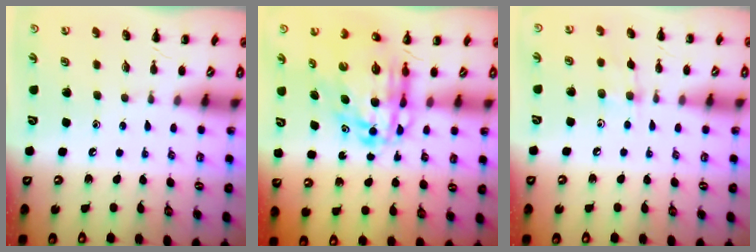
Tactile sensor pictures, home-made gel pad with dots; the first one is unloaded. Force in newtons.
{"total": 11.3, "press": 10.9, "slide": 3.0}
{"total": 5.5, "press": 5.2, "slide": 1.7}